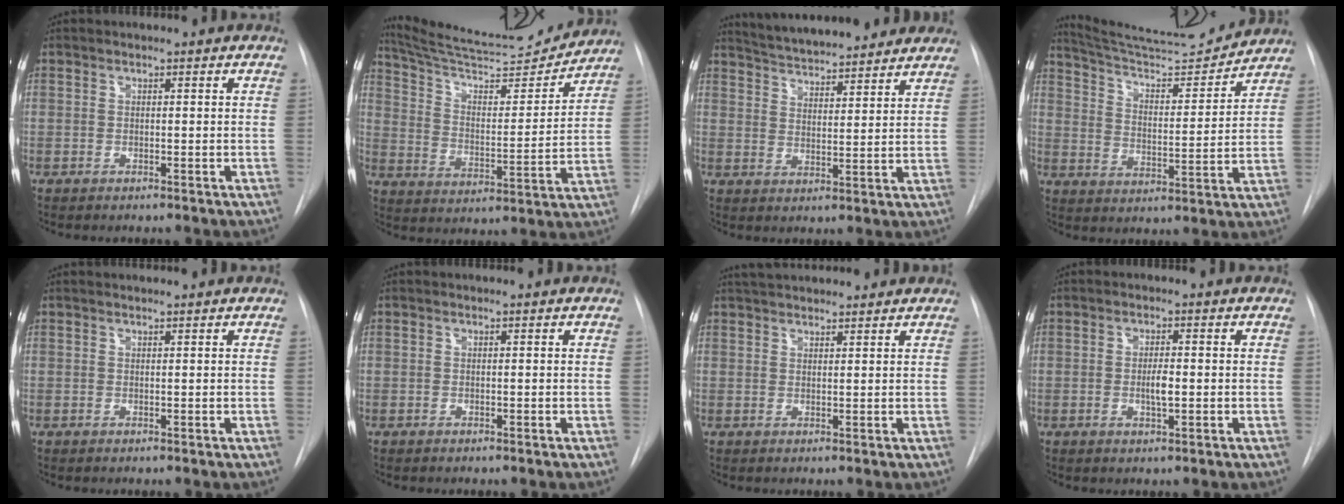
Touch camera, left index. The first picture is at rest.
{"total": 19.5, "force": [18.6, 1.7, 5.5], "torque": [-0.096, -0.020, 0.280]}
{"total": 17.0, "force": [15.4, 3.1, 6.5], "torque": [-0.102, 0.022, 0.219]}
{"total": 15.4, "force": [15.0, 0.3, 3.5], "torque": [-0.064, -0.019, 0.232]}
{"total": 1.2, "force": [1.1, -0.1, 0.4], "torque": [-0.004, 0.015, 0.023]}
{"total": 0.0}
{"total": 8.2, "force": [7.6, 1.4, 3.0], "torque": [-0.048, 0.040, 0.110]}
{"total": 2.6, "force": [-0.3, 0.6, 2.5], "torque": [-0.046, 0.000, -0.004]}